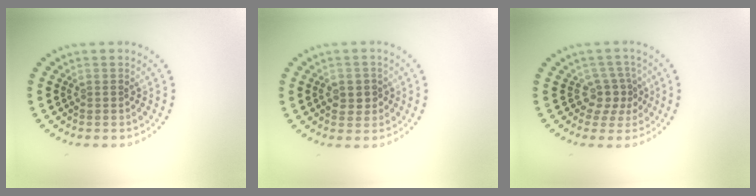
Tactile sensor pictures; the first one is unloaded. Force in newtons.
{"total": 1.7, "press": 1.7, "slide": 0.3}
{"total": 2.5, "press": 1.7, "slide": 1.8}